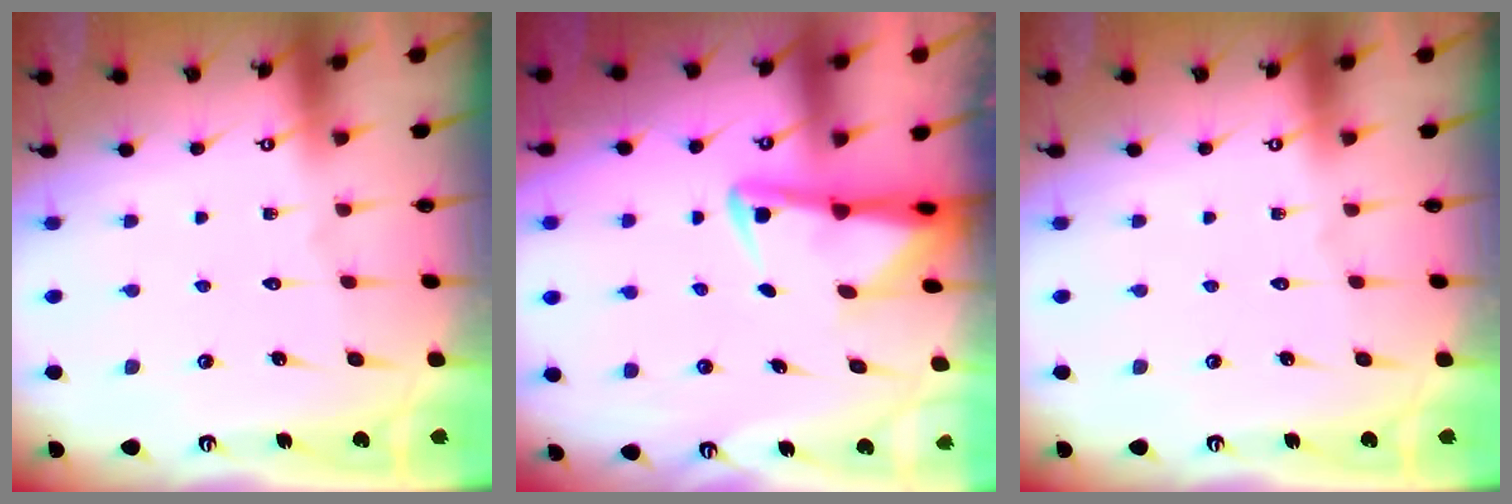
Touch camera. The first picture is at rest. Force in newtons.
{"total": 3.3, "press": 3.2, "slide": 0.6}
{"total": 0.0}